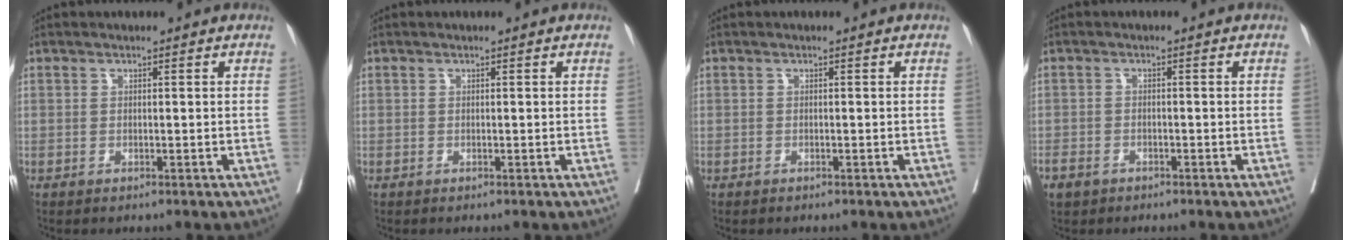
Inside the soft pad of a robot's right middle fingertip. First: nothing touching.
{"total": 0.0}
{"total": 0.0}
{"total": 3.1, "force": [-2.2, 2.0, 0.9], "torque": [-0.018, 0.002, -0.033]}